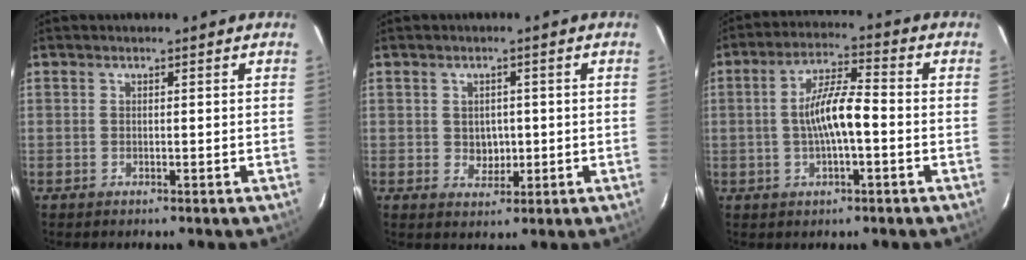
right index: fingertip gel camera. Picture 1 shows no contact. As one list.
[{"total": 3.5, "force": [0.0, 3.1, 1.6], "torque": [-0.025, 0.001, 0.007]}, {"total": 8.3, "force": [-1.3, 2.0, 8.0], "torque": [-0.152, 0.011, -0.021]}]